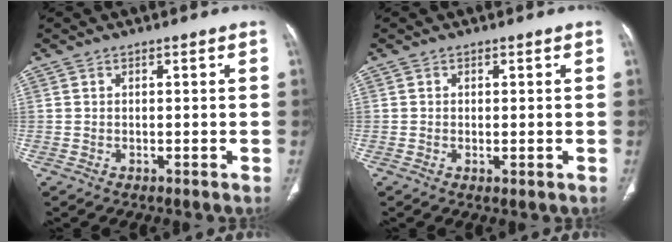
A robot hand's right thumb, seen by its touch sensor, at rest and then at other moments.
{"total": 0.9, "force": [-0.1, 0.4, 0.8], "torque": [-0.017, -0.004, -0.001]}